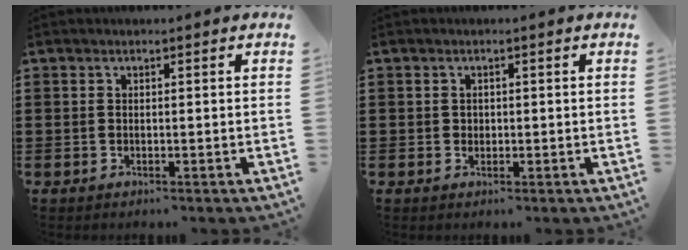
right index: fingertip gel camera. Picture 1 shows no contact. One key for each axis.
{"total": 0.8, "fx": 0.2, "fy": 0.7, "fz": 0.2, "tx": -0.005, "ty": 0.003, "tz": 0.005}